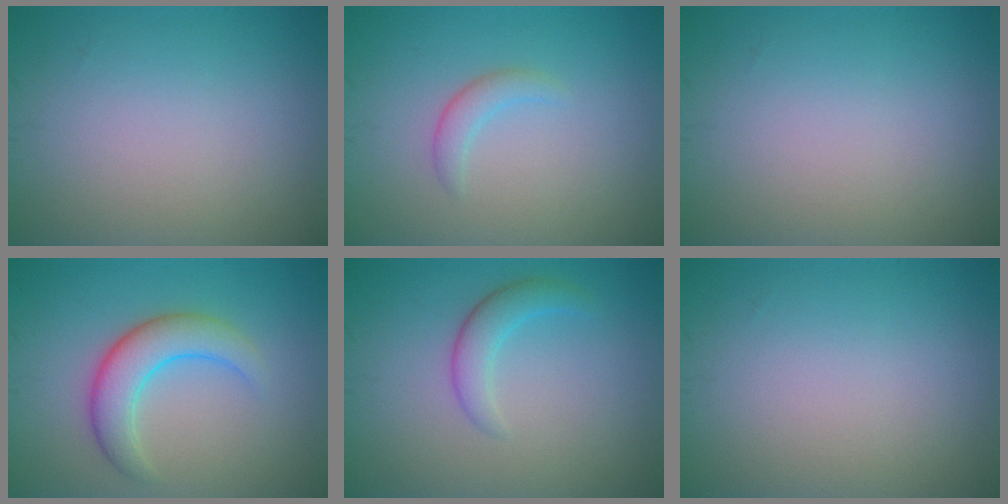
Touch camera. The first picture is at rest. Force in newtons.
{"total": 1.5, "press": 1.5, "slide": 0.1}
{"total": 0.0}
{"total": 4.5, "press": 4.5, "slide": 0.1}
{"total": 2.4, "press": 2.4, "slide": 0.2}
{"total": 0.0}